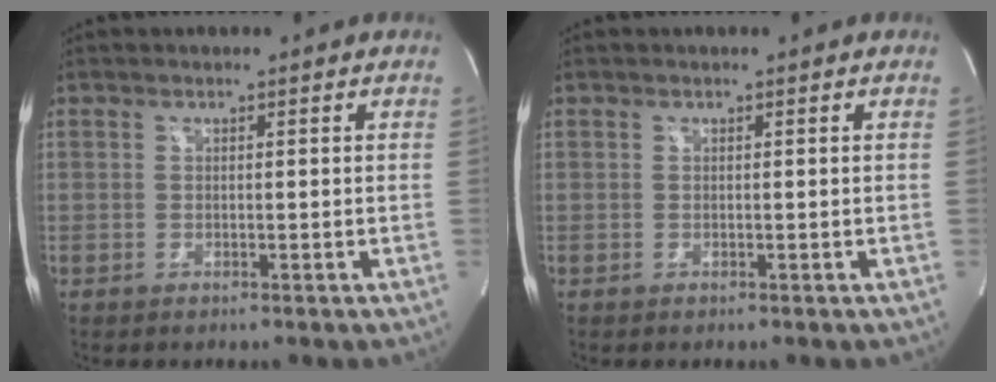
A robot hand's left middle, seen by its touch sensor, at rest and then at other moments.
{"total": 0.0}